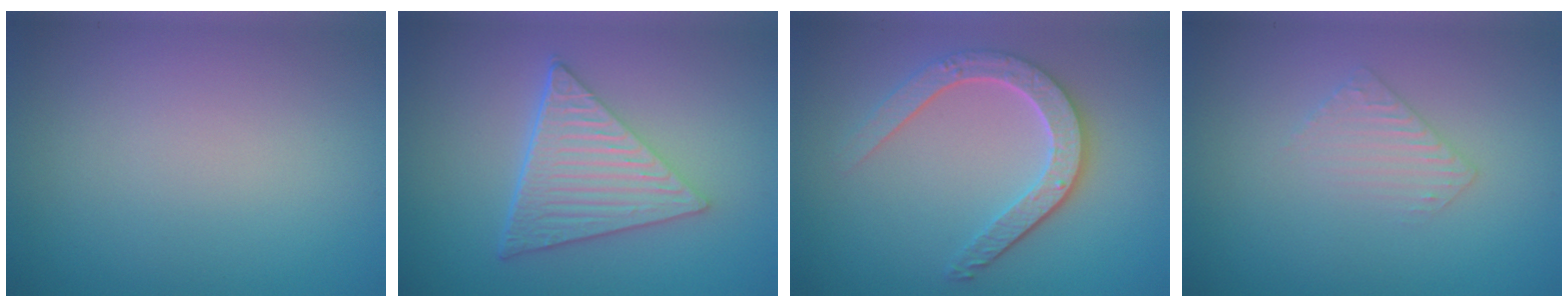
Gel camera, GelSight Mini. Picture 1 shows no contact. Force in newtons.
{"total": 6.6, "press": 4.6, "slide": 4.8}
{"total": 4.6, "press": 3.7, "slide": 2.8}
{"total": 1.6, "press": 1.6, "slide": 0.4}